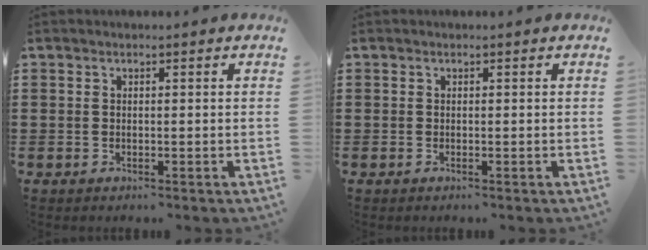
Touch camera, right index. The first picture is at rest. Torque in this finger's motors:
{"motor_torque": [1.05, 1.09, 0.03, -0.01]}